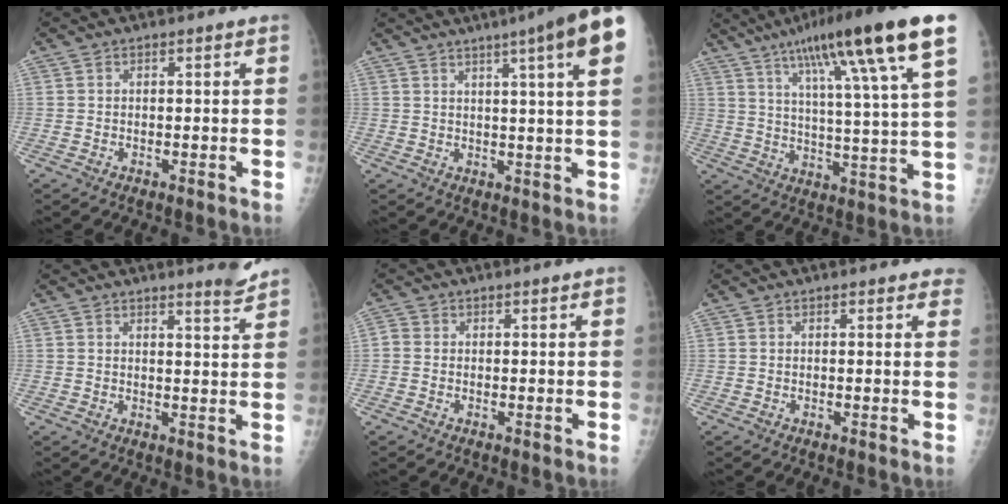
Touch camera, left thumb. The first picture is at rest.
{"total": 14.5, "force": [7.5, 0.6, 12.4], "torque": [-0.161, -0.009, 0.082]}
{"total": 23.1, "force": [12.6, 2.3, 19.2], "torque": [-0.293, -0.018, 0.189]}
{"total": 3.2, "force": [3.0, -0.3, 1.0], "torque": [-0.015, -0.037, 0.040]}
{"total": 1.4, "force": [0.2, 1.1, 0.7], "torque": [-0.010, 0.000, -0.003]}
{"total": 2.7, "force": [2.4, 1.0, 0.7], "torque": [0.016, -0.007, 0.011]}